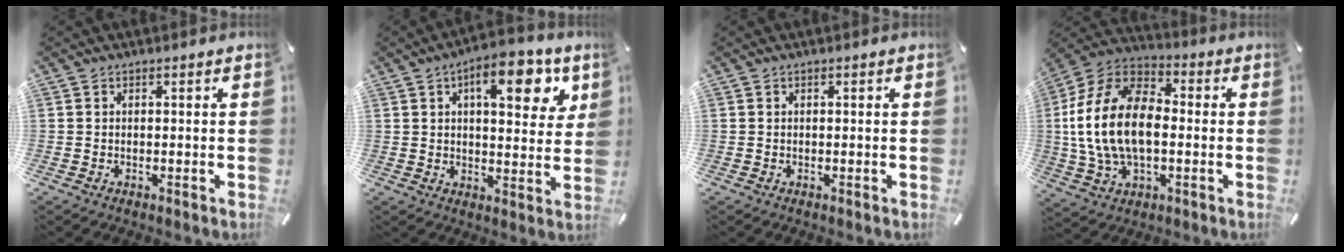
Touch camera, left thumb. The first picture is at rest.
{"total": 13.2, "force": [6.2, 6.0, 9.9], "torque": [-0.121, -0.025, 0.096]}
{"total": 0.0}
{"total": 18.1, "force": [-1.5, 12.1, 13.4], "torque": [-0.301, 0.012, -0.032]}